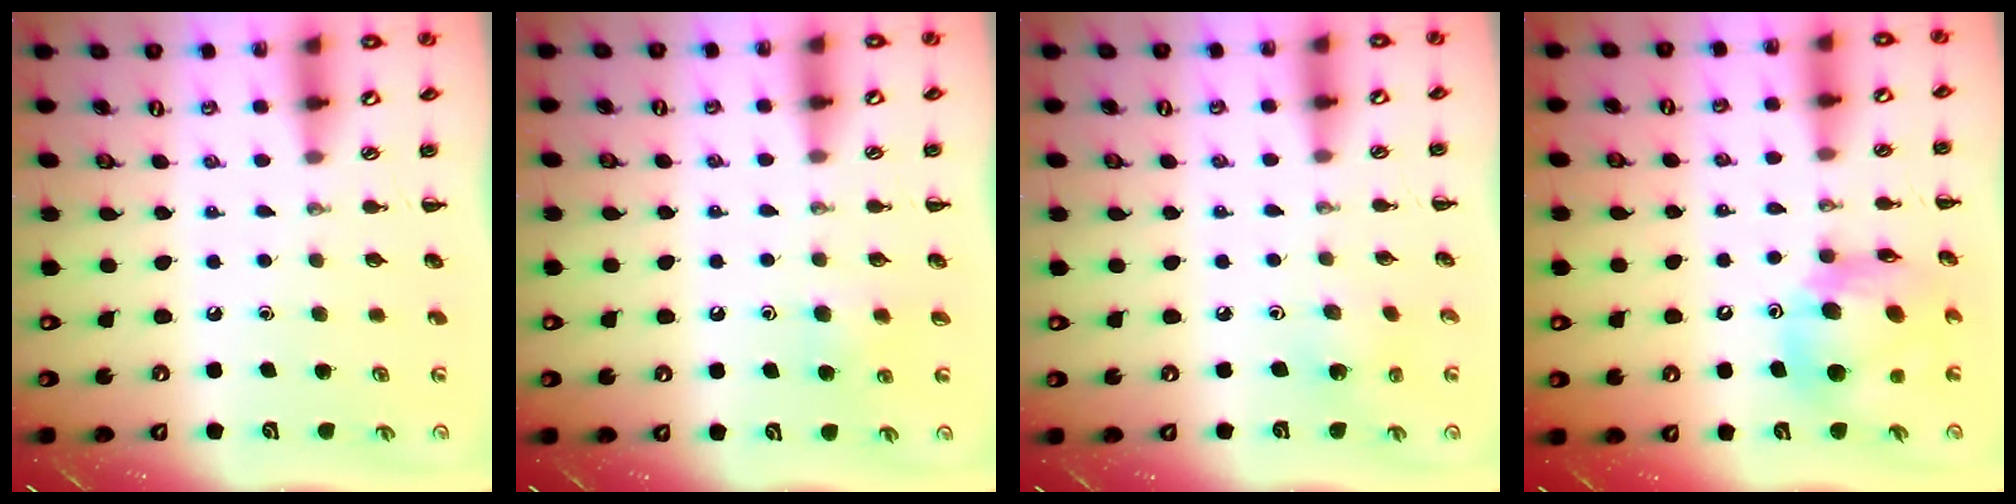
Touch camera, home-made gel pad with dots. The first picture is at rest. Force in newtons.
{"total": 5.4, "press": 5.1, "slide": 1.6}
{"total": 2.0, "press": 1.9, "slide": 0.6}
{"total": 12.2, "press": 11.7, "slide": 3.7}